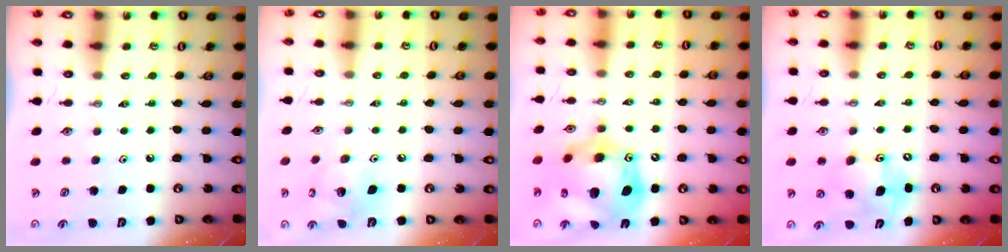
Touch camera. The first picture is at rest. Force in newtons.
{"total": 9.7, "press": 9.4, "slide": 2.4}
{"total": 19.7, "press": 19.6, "slide": 1.8}
{"total": 12.0, "press": 11.7, "slide": 2.5}